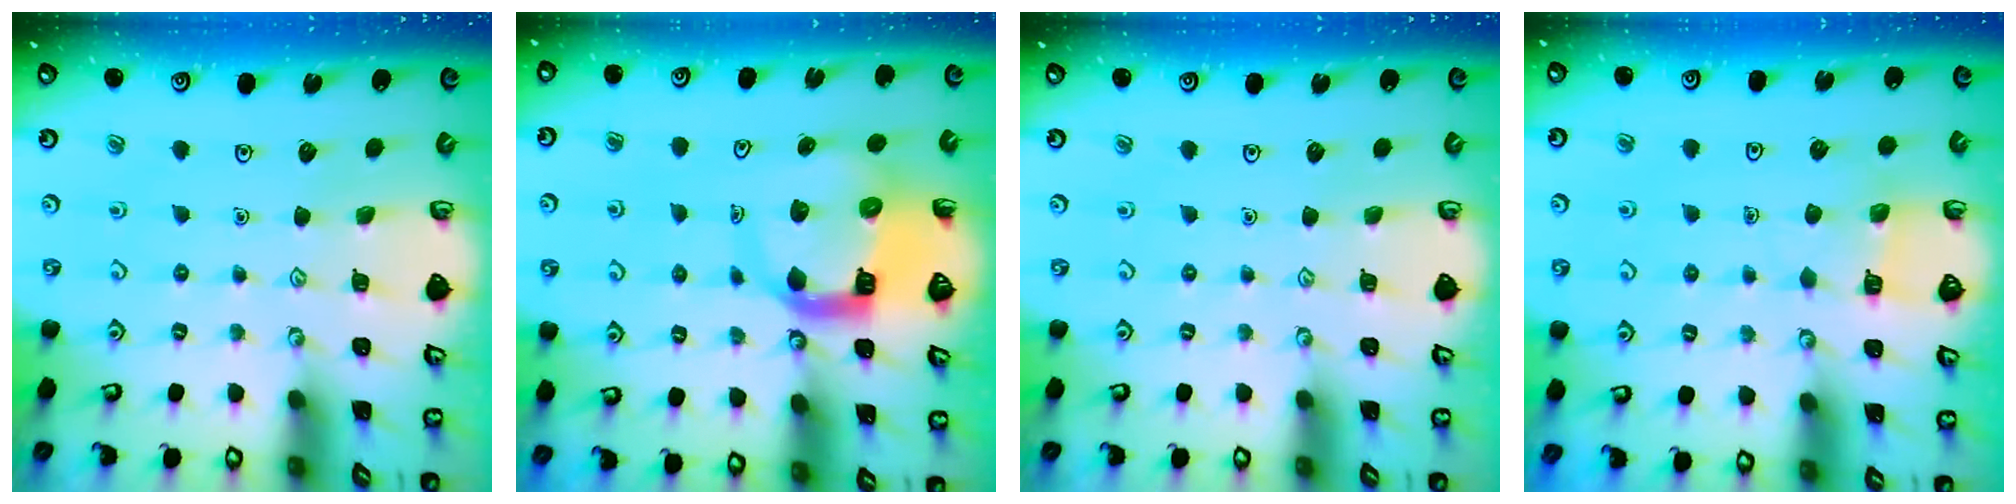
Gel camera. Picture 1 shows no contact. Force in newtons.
{"total": 9.7, "press": 9.6, "slide": 1.3}
{"total": 0.0}
{"total": 4.7, "press": 4.7, "slide": 0.3}